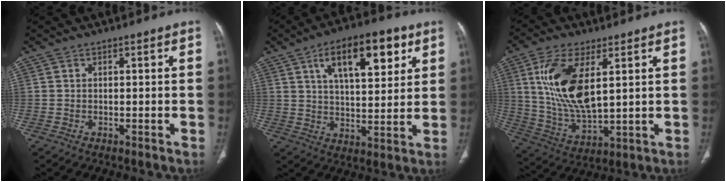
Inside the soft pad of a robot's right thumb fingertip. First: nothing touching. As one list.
[{"total": 15.3, "force": [6.8, 6.7, 11.9], "torque": [-0.151, -0.014, 0.107]}, {"total": 15.6, "force": [4.4, 6.9, 13.3], "torque": [-0.270, -0.021, 0.096]}]